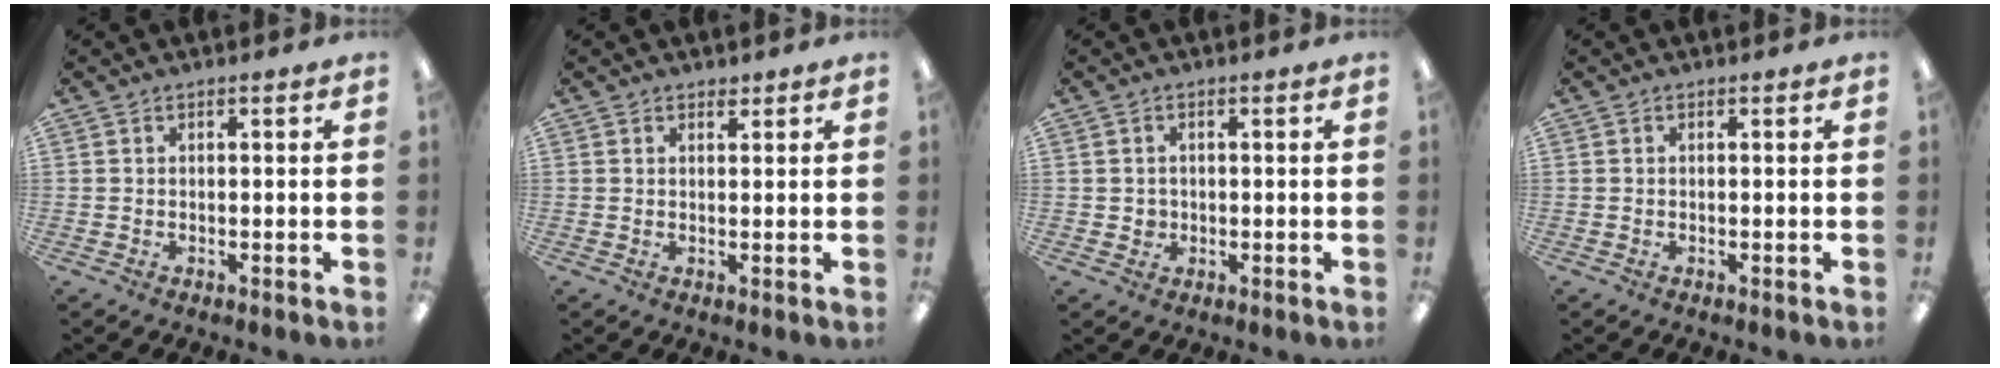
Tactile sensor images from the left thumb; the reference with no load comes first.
{"total": 1.4, "force": [1.2, 0.7, 0.3], "torque": [0.002, -0.003, 0.020]}
{"total": 1.8, "force": [0.1, 1.8, 0.4], "torque": [-0.002, 0.001, -0.003]}
{"total": 0.0}